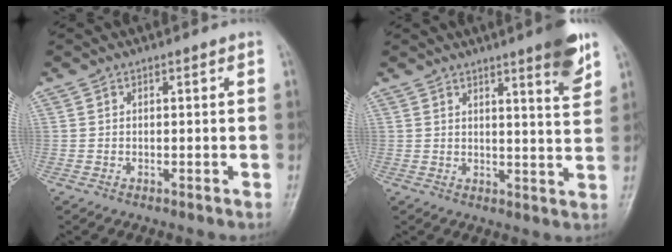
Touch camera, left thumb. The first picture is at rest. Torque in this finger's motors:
{"motor_torque": [1.26, 0.63, 0.68, -0.79, 0.02]}